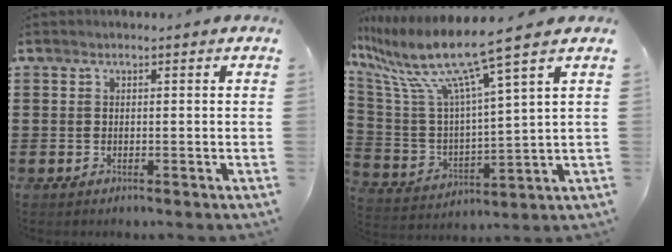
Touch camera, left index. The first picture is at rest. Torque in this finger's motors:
{"motor_torque": [2.14, 0.00, 1.01, 0.21]}